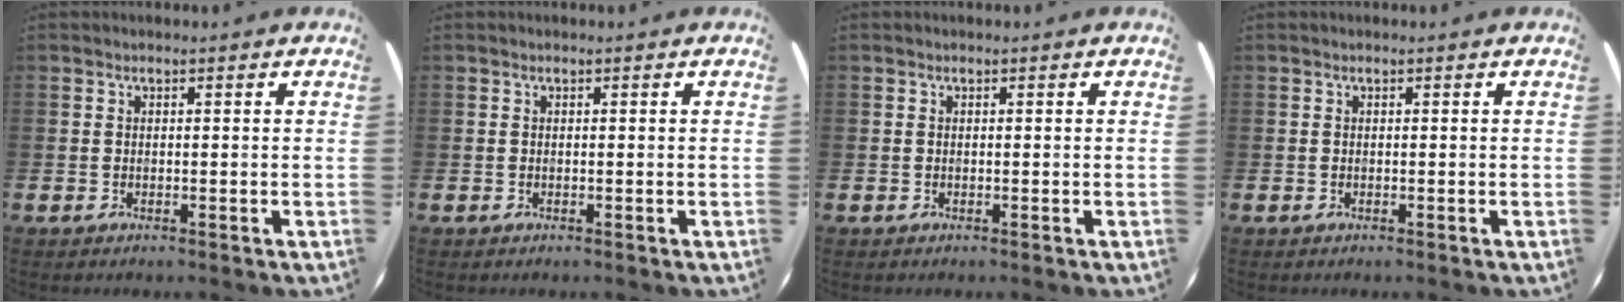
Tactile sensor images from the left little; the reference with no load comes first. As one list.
[{"total": 0.0}, {"total": 0.0}, {"total": 0.0}]